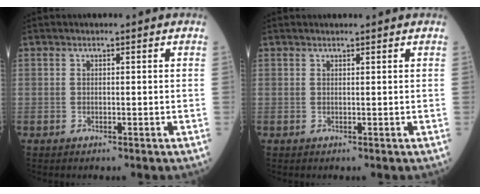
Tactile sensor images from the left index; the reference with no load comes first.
{"total": 1.7, "force": [1.7, 0.0, 0.4], "torque": [-0.009, 0.010, 0.024]}